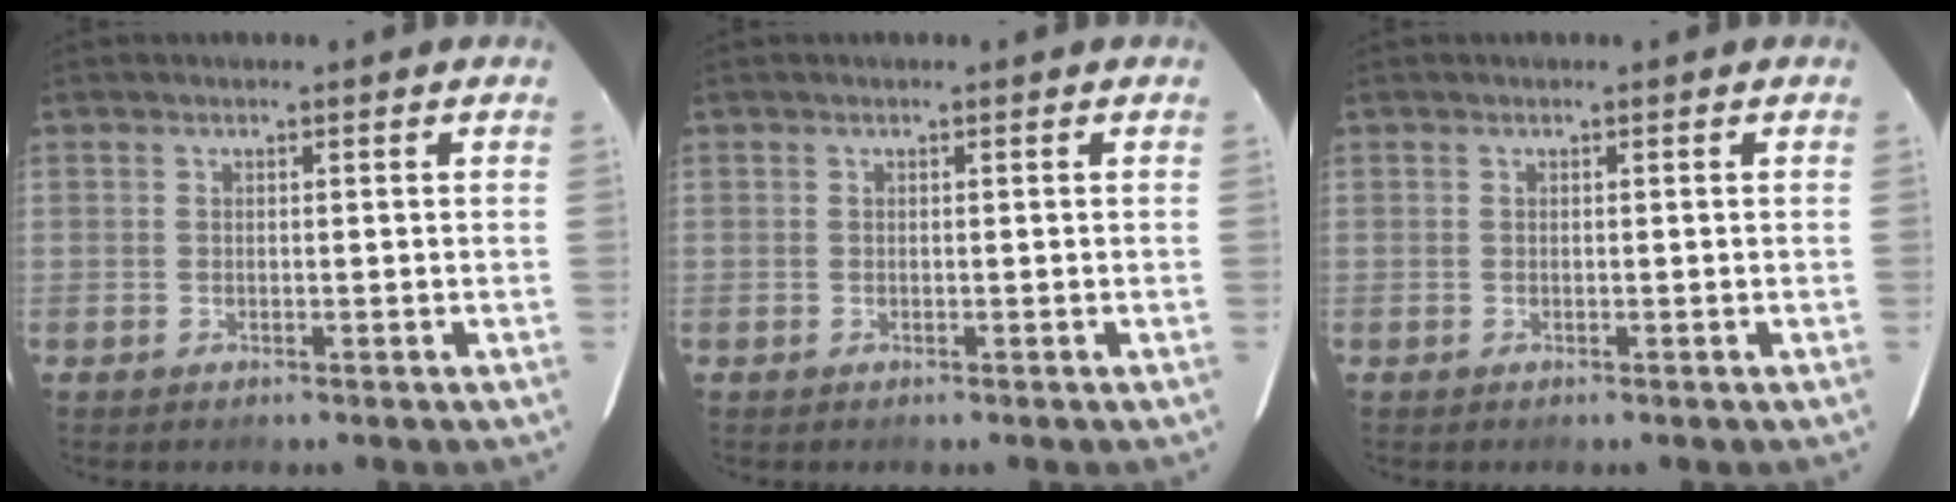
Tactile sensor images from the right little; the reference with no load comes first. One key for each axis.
{"total": 0.0}
{"total": 0.0}